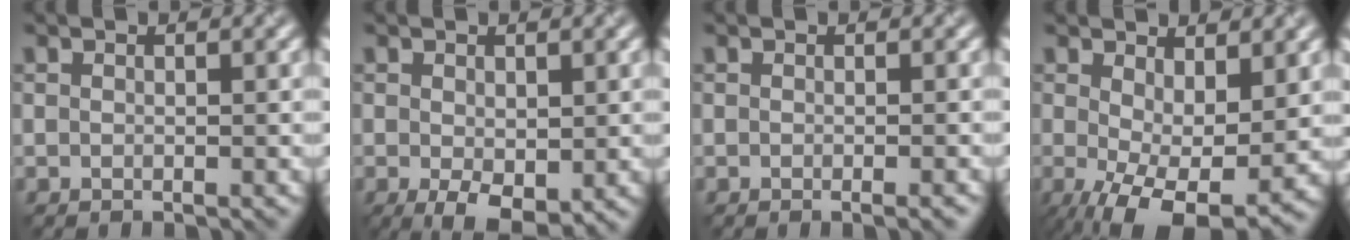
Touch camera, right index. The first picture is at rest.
{"total": 3.7, "force": [-0.8, 2.0, 3.0], "torque": [-0.054, -0.015, -0.008]}
{"total": 1.3, "force": [-0.5, 0.3, 1.2], "torque": [-0.011, -0.004, -0.008]}
{"total": 8.6, "force": [-1.5, 4.1, 7.5], "torque": [-0.134, -0.023, -0.013]}